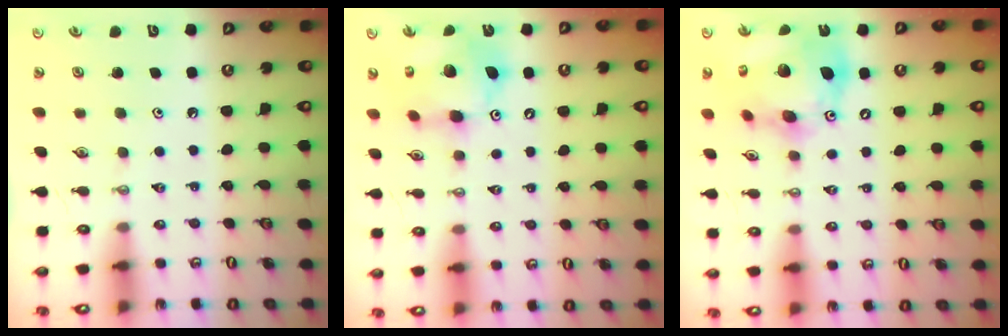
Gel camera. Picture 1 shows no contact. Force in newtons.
{"total": 13.1, "press": 13.0, "slide": 1.2}
{"total": 20.6, "press": 20.4, "slide": 2.8}